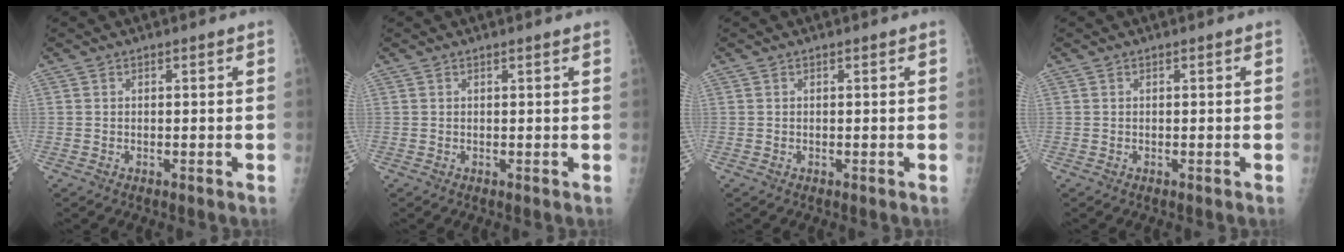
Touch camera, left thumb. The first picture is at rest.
{"total": 0.8, "force": [0.7, 0.0, 0.4], "torque": [-0.007, 0.002, 0.011]}
{"total": 0.0}
{"total": 0.0}